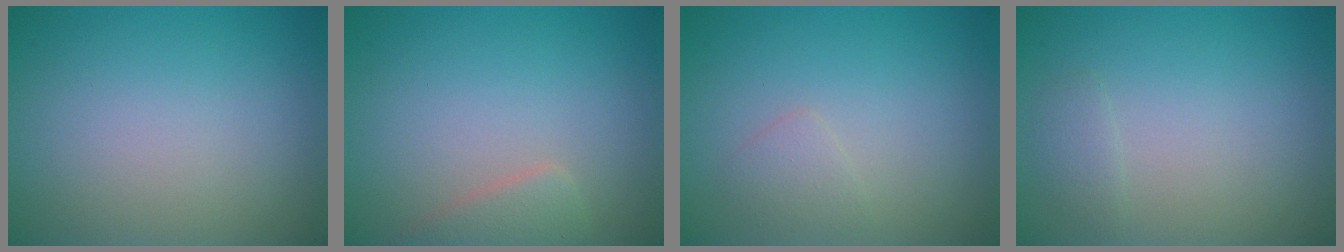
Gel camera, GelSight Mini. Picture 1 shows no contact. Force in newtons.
{"total": 2.0, "press": 2.0, "slide": 0.1}
{"total": 1.2, "press": 1.2, "slide": 0.1}
{"total": 0.9, "press": 0.9, "slide": 0.0}